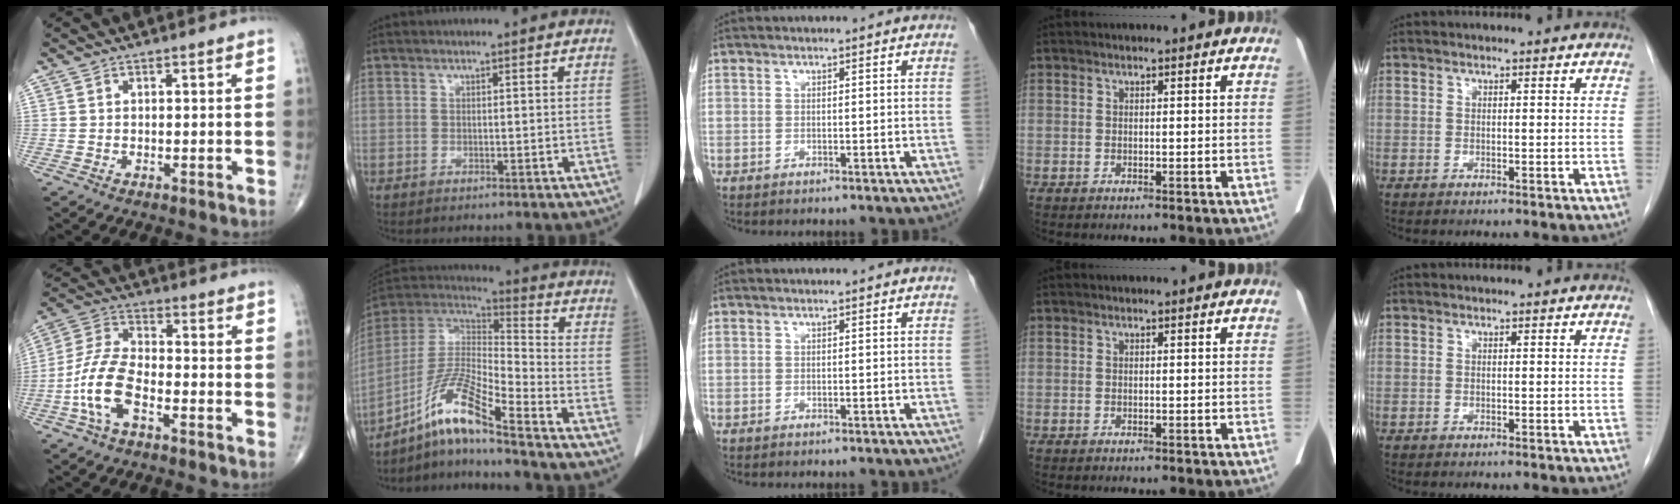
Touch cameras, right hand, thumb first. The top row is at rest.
{"thumb": {"total": 10.7, "force": [-4.3, 4.9, 8.5], "torque": [-0.188, 0.032, -0.087]}, "index": {"total": 13.0, "force": [-9.2, 0.1, 9.2], "torque": [-0.189, 0.009, -0.171]}}